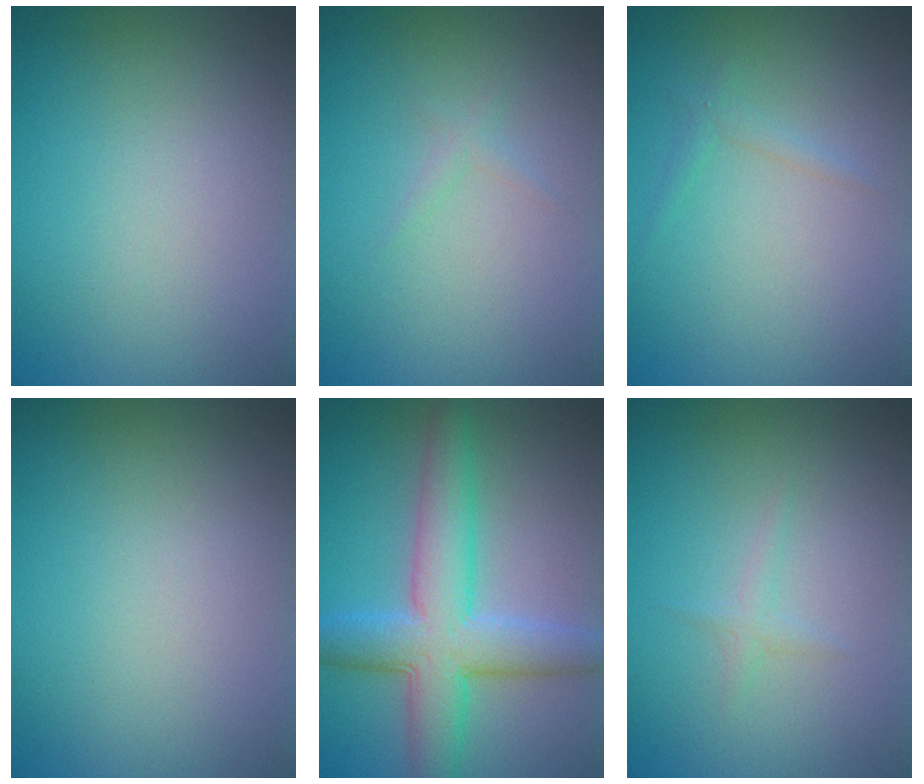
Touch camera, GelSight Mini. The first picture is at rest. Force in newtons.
{"total": 0.7, "press": 0.7, "slide": 0.0}
{"total": 0.9, "press": 0.9, "slide": 0.1}
{"total": 0.0}
{"total": 7.2, "press": 7.2, "slide": 0.1}
{"total": 0.8, "press": 0.8, "slide": 0.1}